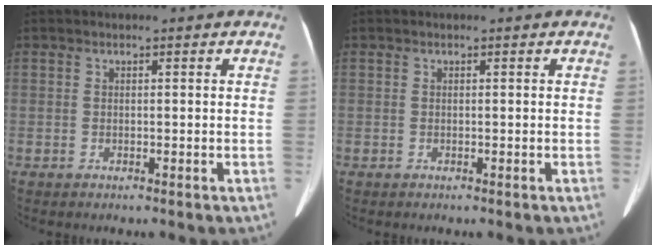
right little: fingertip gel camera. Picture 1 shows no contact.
{"total": 0.0}